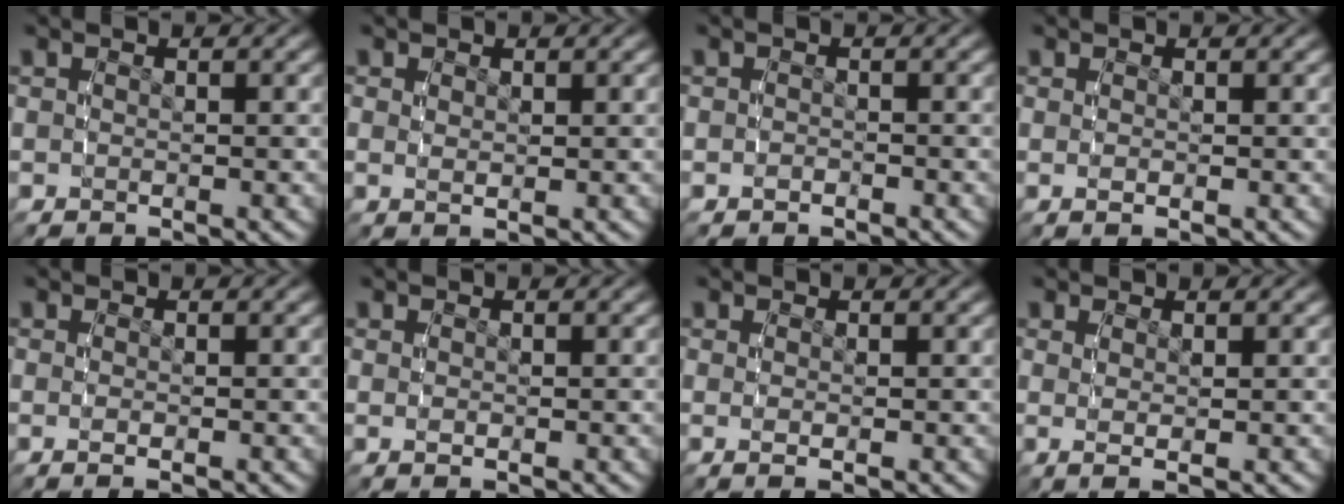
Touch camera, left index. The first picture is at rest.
{"total": 0.8, "force": [0.5, 0.1, 0.6], "torque": [-0.012, -0.009, 0.016]}
{"total": 0.7, "force": [-0.7, 0.2, 0.0], "torque": [-0.003, -0.004, -0.007]}
{"total": 0.8, "force": [0.0, -0.2, 0.7], "torque": [-0.020, -0.008, 0.009]}
{"total": 0.9, "force": [-0.1, -0.4, 0.8], "torque": [-0.021, -0.007, 0.006]}
{"total": 0.7, "force": [0.3, -0.1, 0.6], "torque": [-0.013, -0.007, 0.013]}
{"total": 1.0, "force": [0.2, -0.3, 0.9], "torque": [-0.022, -0.007, 0.011]}
{"total": 1.7, "force": [0.6, -0.2, 1.6], "torque": [-0.029, -0.006, 0.020]}